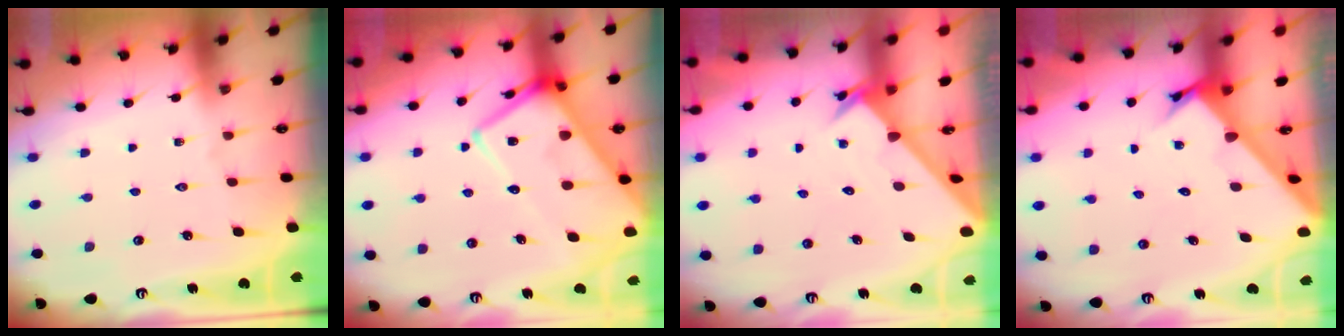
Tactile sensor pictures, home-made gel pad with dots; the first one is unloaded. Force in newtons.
{"total": 18.4, "press": 18.3, "slide": 1.8}
{"total": 2.2, "press": 2.2, "slide": 0.2}
{"total": 2.7, "press": 2.7, "slide": 0.2}